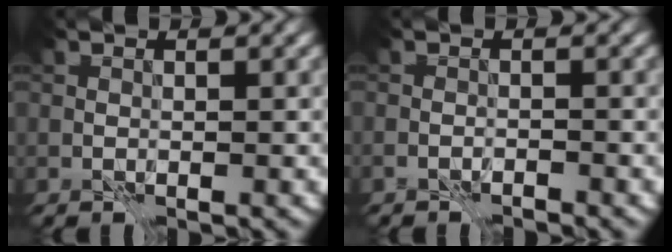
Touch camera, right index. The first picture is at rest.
{"total": 1.1, "force": [-1.1, 0.1, 0.2], "torque": [-0.002, 0.000, -0.022]}